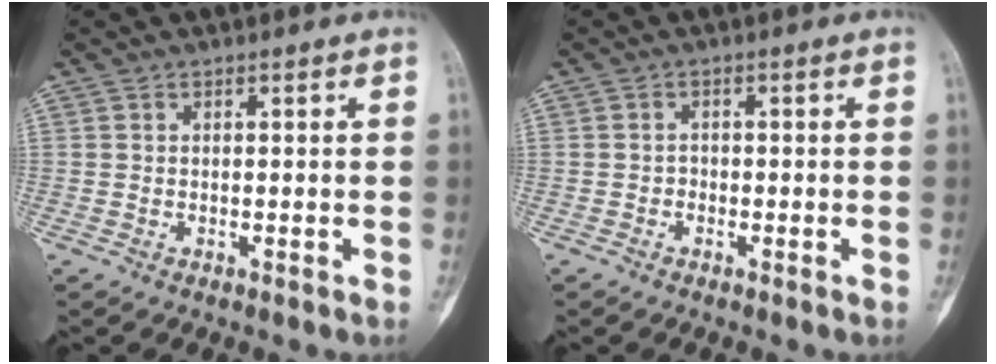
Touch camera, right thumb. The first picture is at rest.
{"total": 0.9, "force": [-0.5, 0.7, 0.2], "torque": [0.008, 0.005, -0.014]}